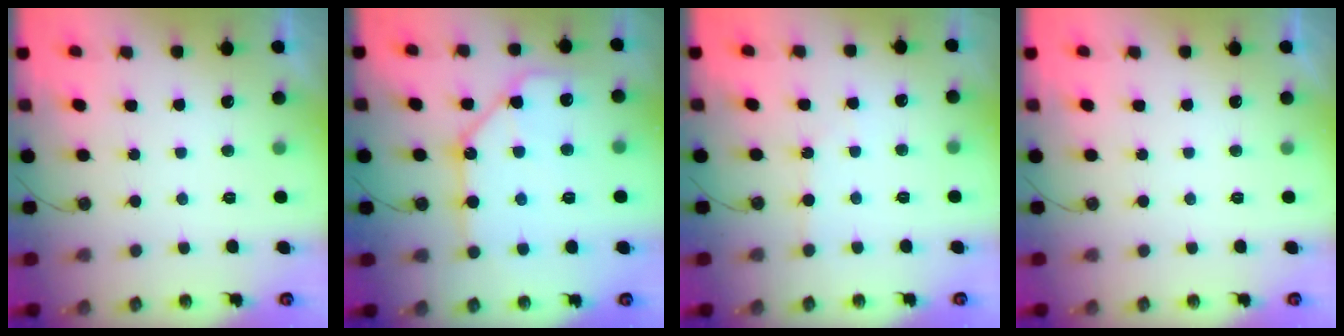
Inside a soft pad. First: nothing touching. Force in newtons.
{"total": 14.0, "press": 14.0, "slide": 1.5}
{"total": 2.6, "press": 2.6, "slide": 0.3}
{"total": 0.0}